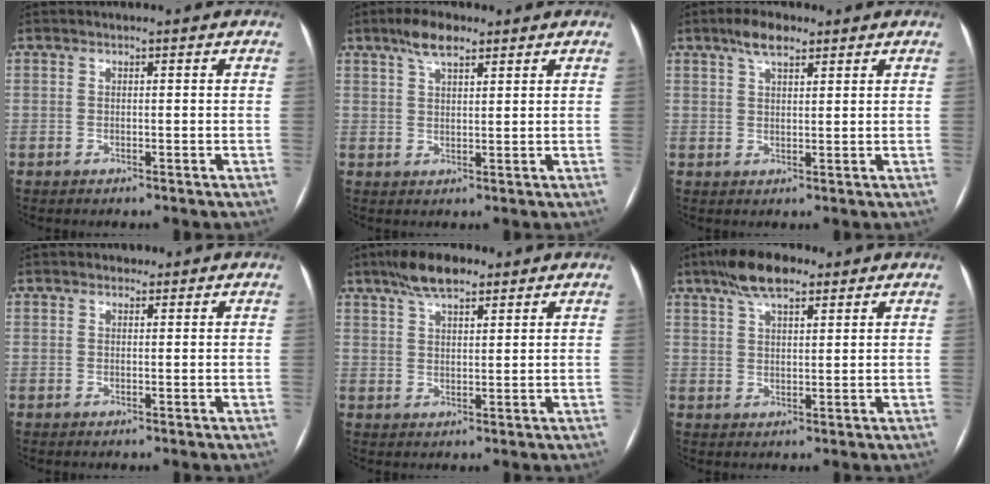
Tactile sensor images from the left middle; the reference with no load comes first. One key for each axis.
{"total": 4.8, "fx": 3.4, "fy": 1.5, "fz": 3.1, "tx": -0.064, "ty": 0.011, "tz": 0.061}
{"total": 4.3, "fx": 3.0, "fy": 1.4, "fz": 2.8, "tx": -0.057, "ty": 0.010, "tz": 0.055}
{"total": 0.9, "fx": 0.7, "fy": 0.5, "fz": 0.1, "tx": -0.002, "ty": -0.001, "tz": 0.008}
{"total": 6.7, "fx": 4.9, "fy": 2.1, "fz": 4.1, "tx": -0.081, "ty": 0.015, "tz": 0.086}
{"total": 7.6, "fx": 5.2, "fy": 2.4, "fz": 4.9, "tx": -0.096, "ty": 0.017, "tz": 0.091}